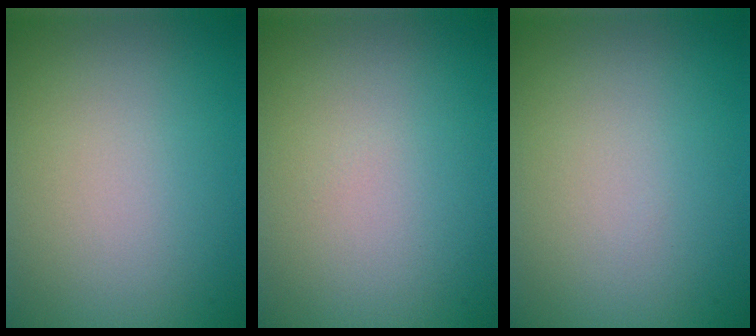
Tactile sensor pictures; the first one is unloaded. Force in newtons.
{"total": 0.0}
{"total": 0.0}